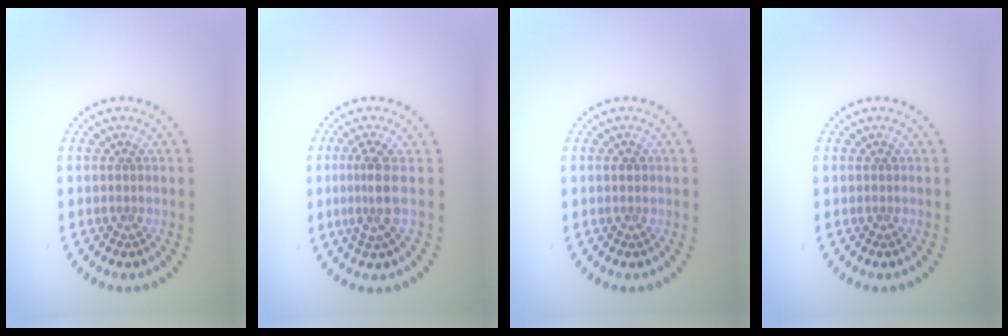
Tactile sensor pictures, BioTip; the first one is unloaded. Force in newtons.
{"total": 2.6, "press": 1.9, "slide": 1.8}
{"total": 0.9, "press": 0.9, "slide": 0.1}
{"total": 0.0}